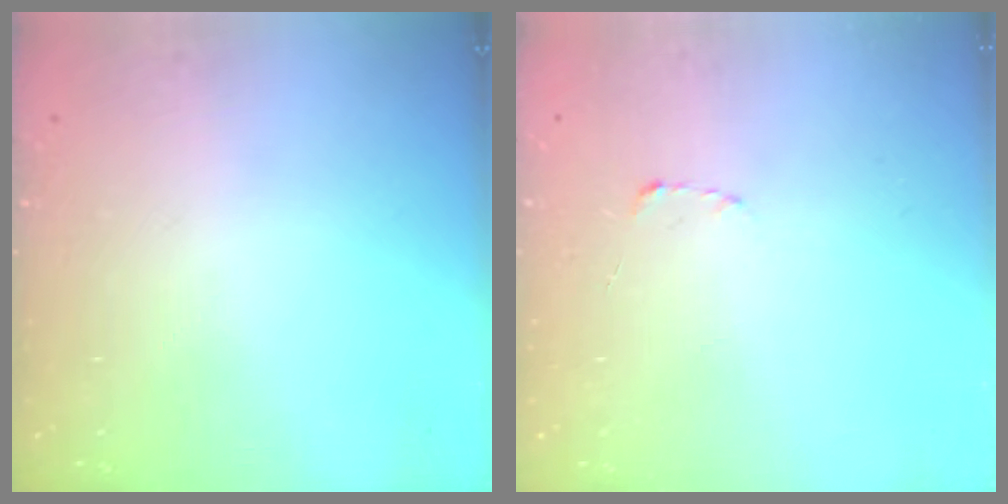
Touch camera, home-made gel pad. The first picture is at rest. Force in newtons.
{"total": 1.8, "press": 1.7, "slide": 0.3}